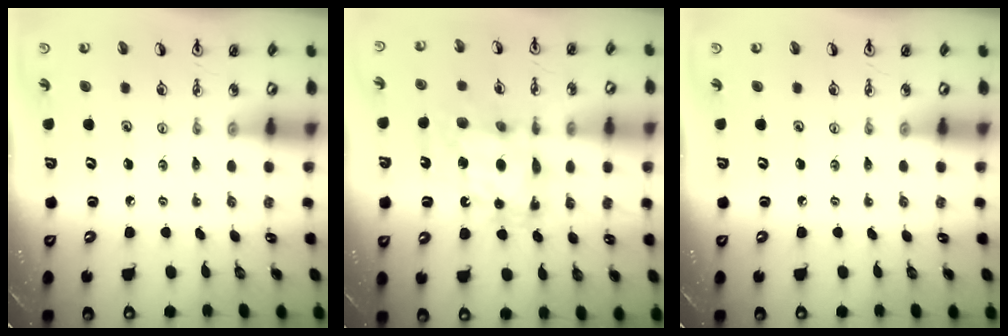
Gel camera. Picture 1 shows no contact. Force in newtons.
{"total": 12.9, "press": 12.8, "slide": 1.3}
{"total": 0.0}